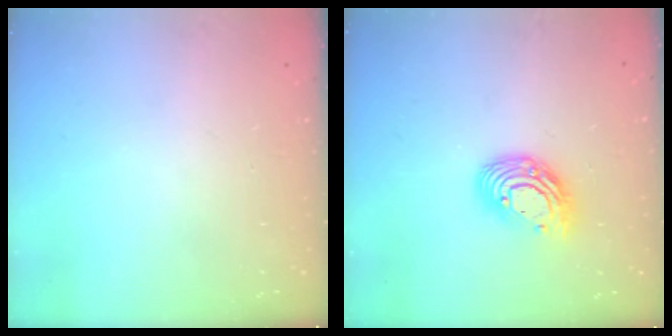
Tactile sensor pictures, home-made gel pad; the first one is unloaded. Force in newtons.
{"total": 12.2, "press": 12.1, "slide": 1.1}